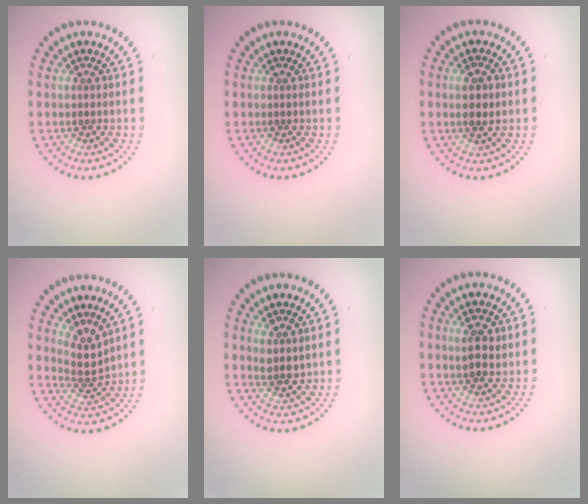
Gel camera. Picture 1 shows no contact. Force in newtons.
{"total": 0.0}
{"total": 2.4, "press": 2.3, "slide": 0.6}
{"total": 2.6, "press": 1.9, "slide": 1.8}
{"total": 1.9, "press": 1.7, "slide": 0.9}
{"total": 2.4, "press": 2.3, "slide": 0.7}